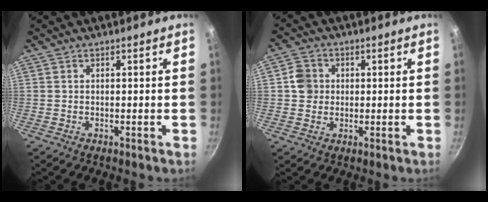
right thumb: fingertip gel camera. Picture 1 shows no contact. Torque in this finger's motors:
{"motor_torque": [-0.01, 0.01, 0.10, 0.01, 0.03]}